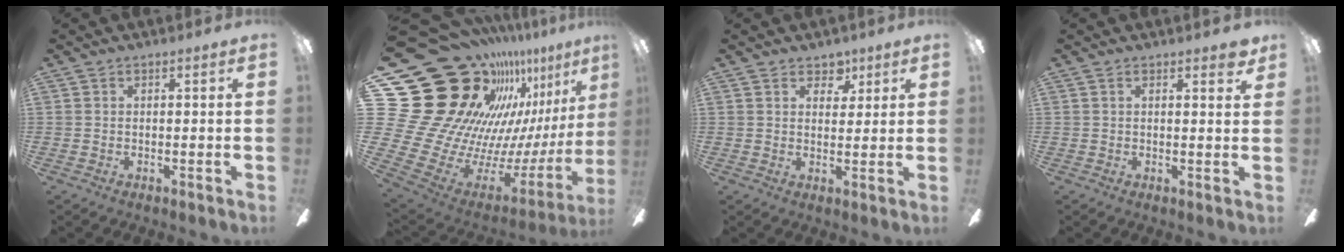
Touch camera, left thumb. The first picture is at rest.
{"total": 33.2, "force": [17.6, 20.5, 19.3], "torque": [-0.298, -0.217, 0.412]}
{"total": 4.8, "force": [3.4, 3.1, 1.2], "torque": [-0.004, -0.017, 0.058]}
{"total": 2.1, "force": [1.6, 0.5, 1.3], "torque": [-0.004, -0.006, 0.022]}